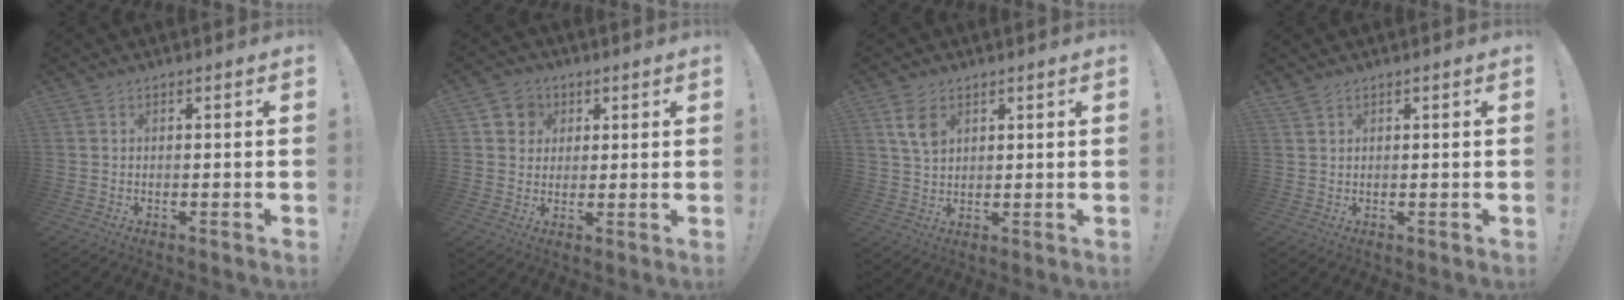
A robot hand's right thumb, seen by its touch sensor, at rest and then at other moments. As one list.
[{"total": 6.4, "force": [1.8, 6.0, 1.5], "torque": [-0.028, -0.004, 0.037]}, {"total": 6.2, "force": [2.8, 4.0, 3.8], "torque": [-0.061, -0.006, 0.054]}, {"total": 1.4, "force": [1.1, 0.3, 0.7], "torque": [-0.017, 0.000, 0.020]}]